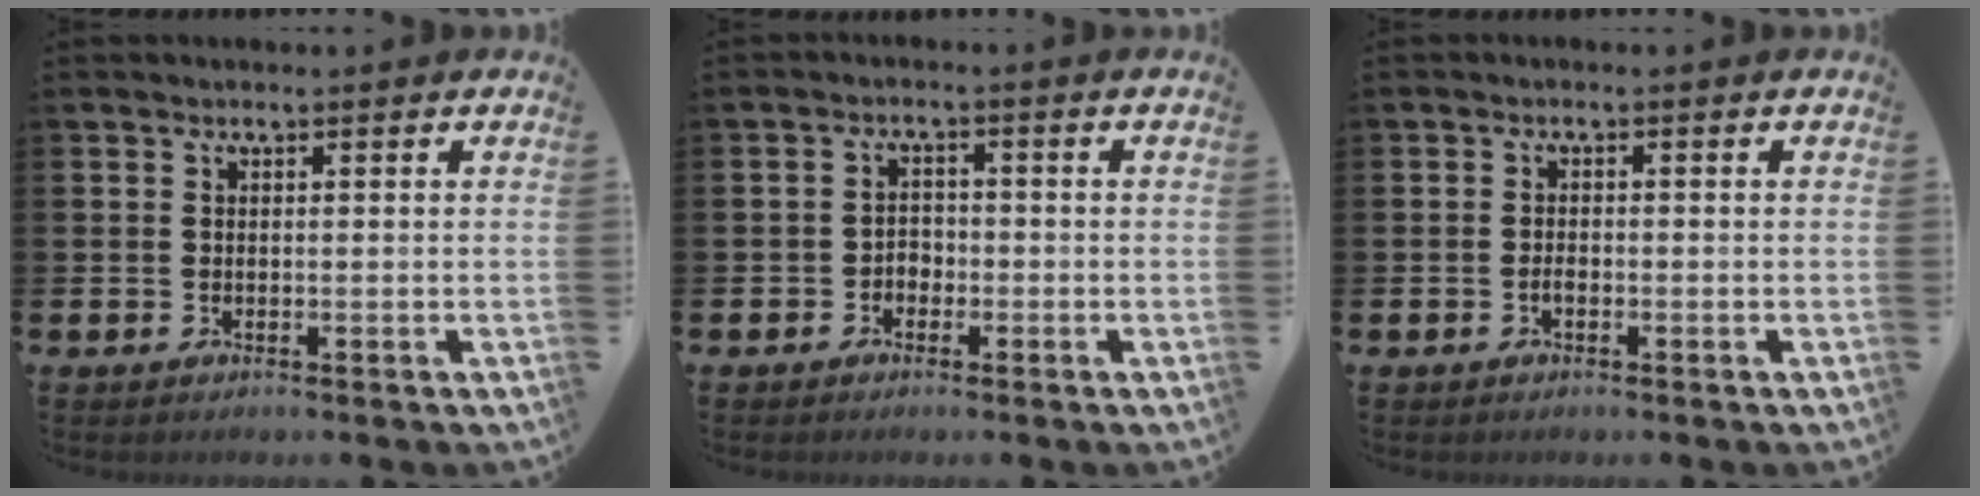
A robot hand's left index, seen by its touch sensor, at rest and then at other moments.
{"total": 2.0, "force": [-1.3, 1.5, 0.5], "torque": [-0.007, 0.002, -0.030]}
{"total": 1.0, "force": [-0.5, 0.5, 0.7], "torque": [-0.007, -0.004, -0.012]}